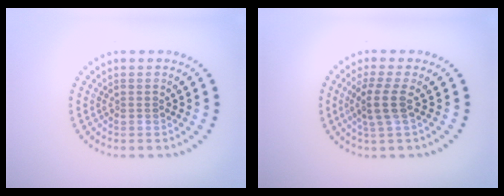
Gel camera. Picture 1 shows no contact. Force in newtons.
{"total": 2.6, "press": 2.1, "slide": 1.6}